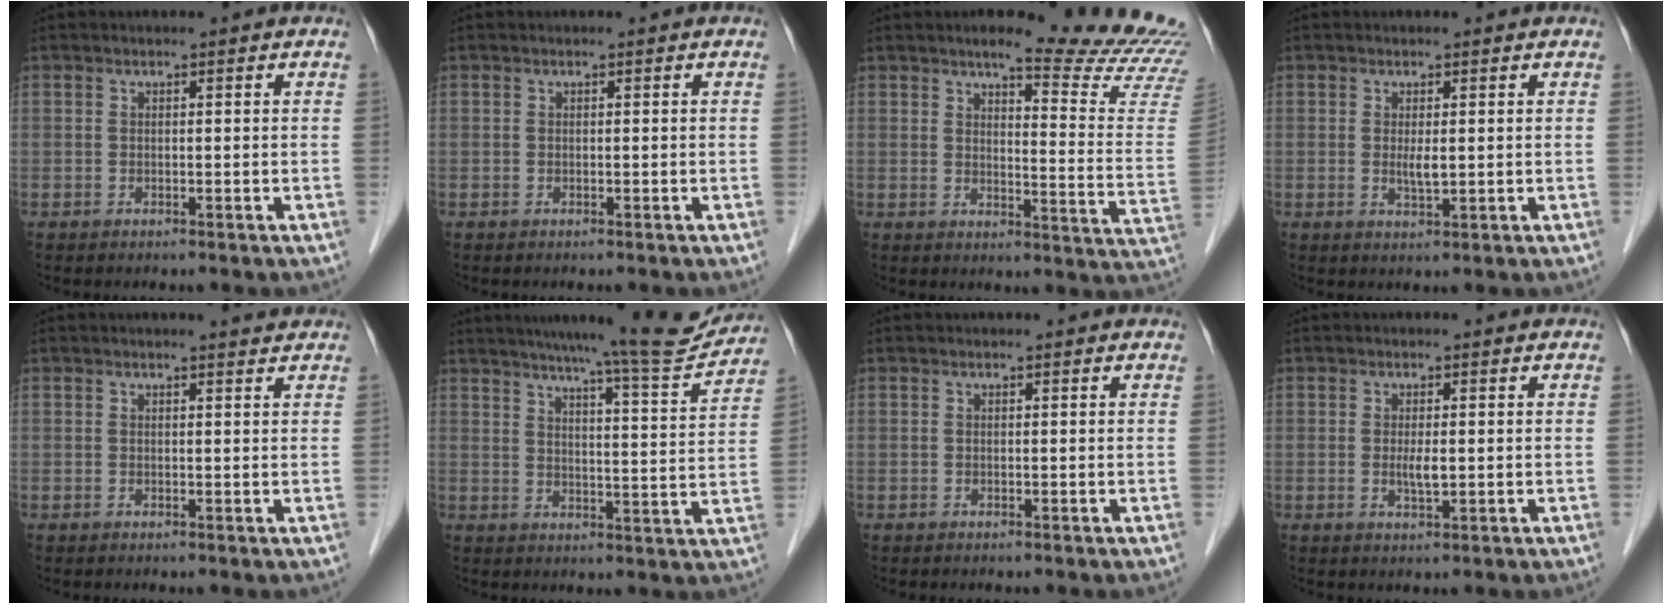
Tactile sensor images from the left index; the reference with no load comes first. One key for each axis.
{"total": 0.0}
{"total": 15.9, "fx": 14.9, "fy": -0.8, "fz": 5.6, "tx": -0.072, "ty": -0.114, "tz": 0.159}
{"total": 2.0, "fx": 0.3, "fy": 0.4, "fz": 1.9, "tx": -0.040, "ty": -0.004, "tz": 0.008}
{"total": 1.7, "fx": 1.7, "fy": -0.1, "fz": 0.3, "tx": -0.009, "ty": -0.003, "tz": 0.020}
{"total": 14.9, "fx": 13.8, "fy": -0.1, "fz": 5.6, "tx": -0.081, "ty": -0.028, "tz": 0.177}
{"total": 0.8, "fx": 0.8, "fy": 0.1, "fz": 0.1, "tx": -0.008, "ty": 0.003, "tz": 0.006}
{"total": 2.2, "fx": 0.1, "fy": 0.5, "fz": 2.2, "tx": -0.044, "ty": -0.003, "tz": 0.003}